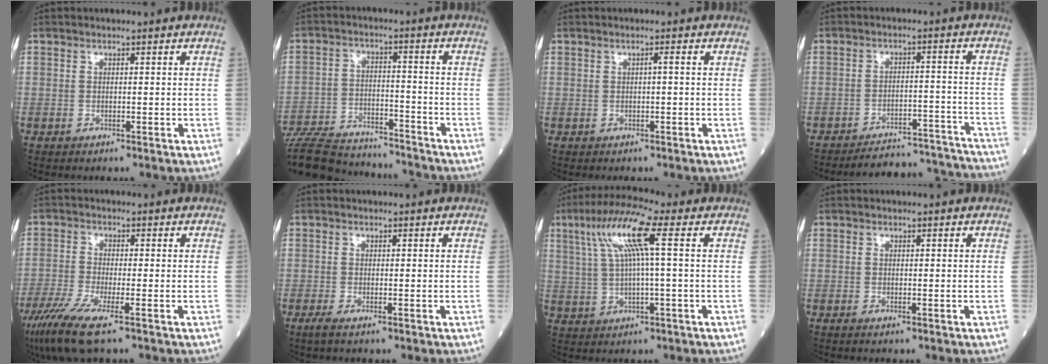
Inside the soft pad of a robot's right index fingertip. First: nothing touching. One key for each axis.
{"total": 19.4, "fx": -17.7, "fy": 4.6, "fz": 6.3, "tx": -0.158, "ty": -0.008, "tz": -0.277}
{"total": 0.7, "fx": 0.1, "fy": -0.1, "fz": 0.7, "tx": -0.015, "ty": 0.001, "tz": 0.001}
{"total": 14.9, "fx": -14.7, "fy": 1.7, "fz": 1.6, "tx": -0.010, "ty": 0.026, "tz": -0.189}
{"total": 9.8, "fx": -6.3, "fy": 1.2, "fz": 7.4, "tx": -0.151, "ty": -0.030, "tz": -0.115}
{"total": 1.9, "fx": -1.2, "fy": 0.3, "fz": 1.4, "tx": -0.039, "ty": -0.008, "tz": -0.026}
{"total": 9.5, "fx": 3.1, "fy": 0.2, "fz": 9.0, "tx": -0.183, "ty": 0.027, "tz": 0.058}
{"total": 0.8, "fx": -0.5, "fy": 0.2, "fz": 0.6, "tx": -0.015, "ty": -0.003, "tz": -0.007}